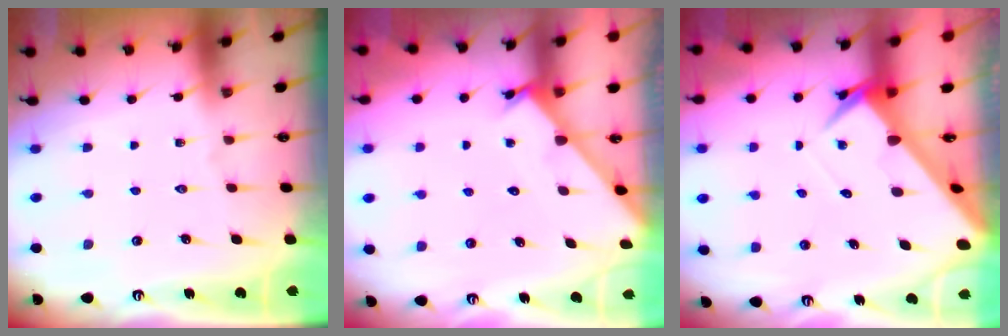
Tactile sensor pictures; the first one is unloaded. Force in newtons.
{"total": 1.2, "press": 1.2, "slide": 0.1}
{"total": 4.4, "press": 4.4, "slide": 0.3}